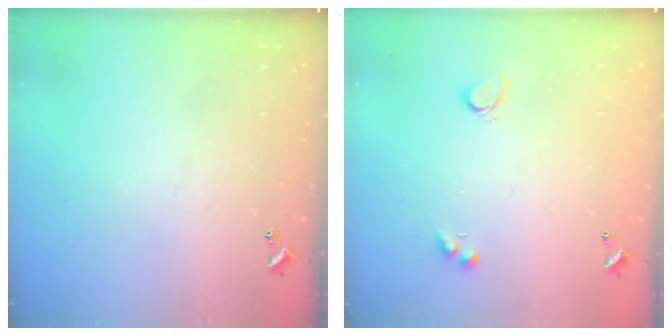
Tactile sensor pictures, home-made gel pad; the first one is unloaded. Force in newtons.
{"total": 3.3, "press": 2.8, "slide": 1.7}